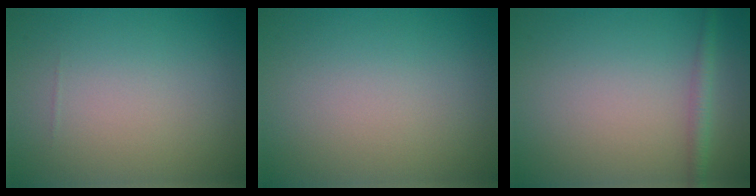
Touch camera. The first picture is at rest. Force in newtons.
{"total": 0.0}
{"total": 1.6, "press": 1.6, "slide": 0.0}